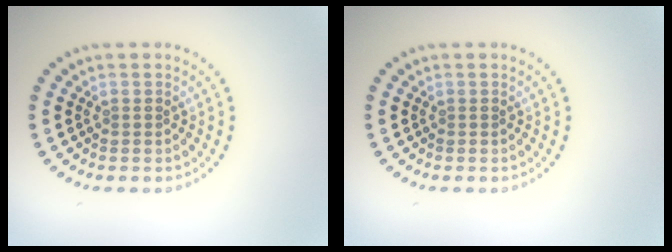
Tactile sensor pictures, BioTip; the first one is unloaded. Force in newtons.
{"total": 0.0}